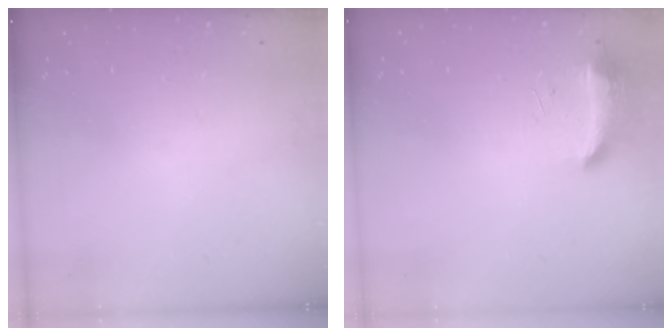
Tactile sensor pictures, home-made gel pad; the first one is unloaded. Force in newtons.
{"total": 14.4, "press": 9.5, "slide": 10.8}